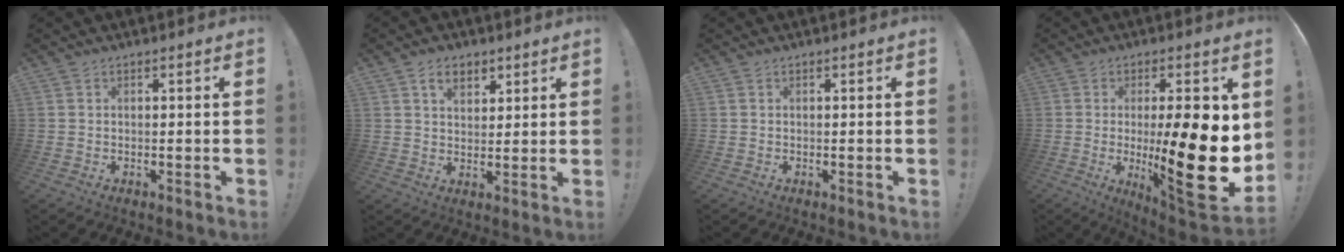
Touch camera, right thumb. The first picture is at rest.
{"total": 6.0, "force": [3.5, 3.9, 2.8], "torque": [-0.037, -0.012, 0.063]}
{"total": 0.0}
{"total": 22.1, "force": [-0.7, 5.1, 21.5], "torque": [-0.326, -0.024, -0.005]}